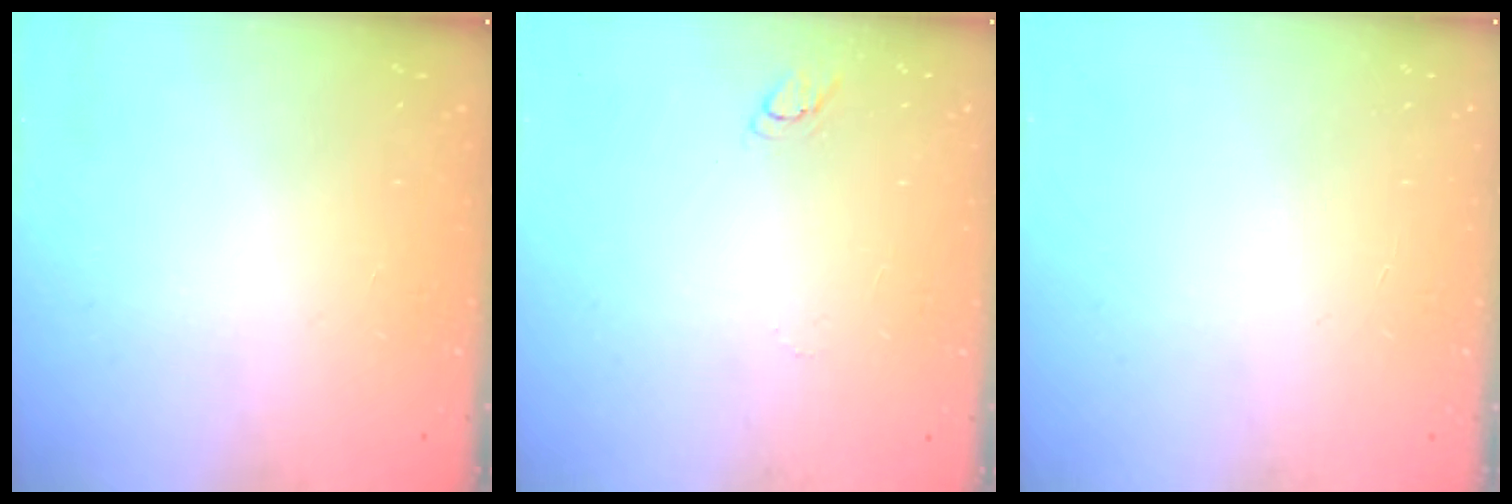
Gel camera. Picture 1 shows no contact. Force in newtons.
{"total": 3.6, "press": 3.6, "slide": 0.3}
{"total": 2.3, "press": 2.3, "slide": 0.2}